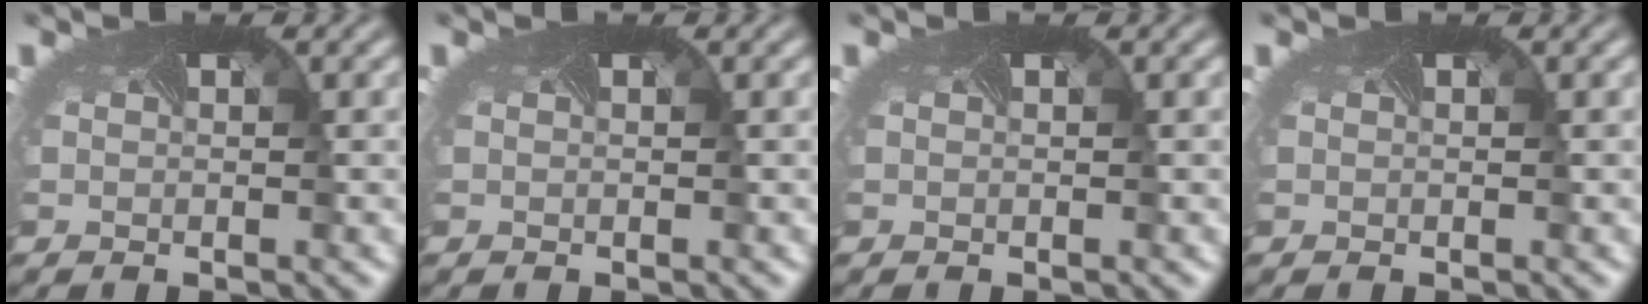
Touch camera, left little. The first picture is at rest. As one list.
[{"total": 0.0}, {"total": 0.0}, {"total": 0.0}]